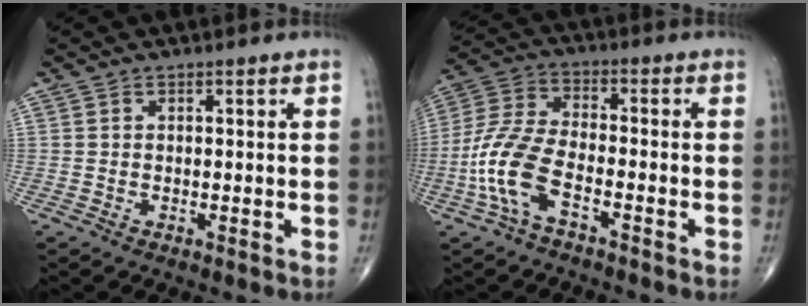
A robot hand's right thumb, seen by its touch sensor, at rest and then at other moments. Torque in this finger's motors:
{"motor_torque": [0.68, 0.08, 1.23, -0.10, 0.41]}